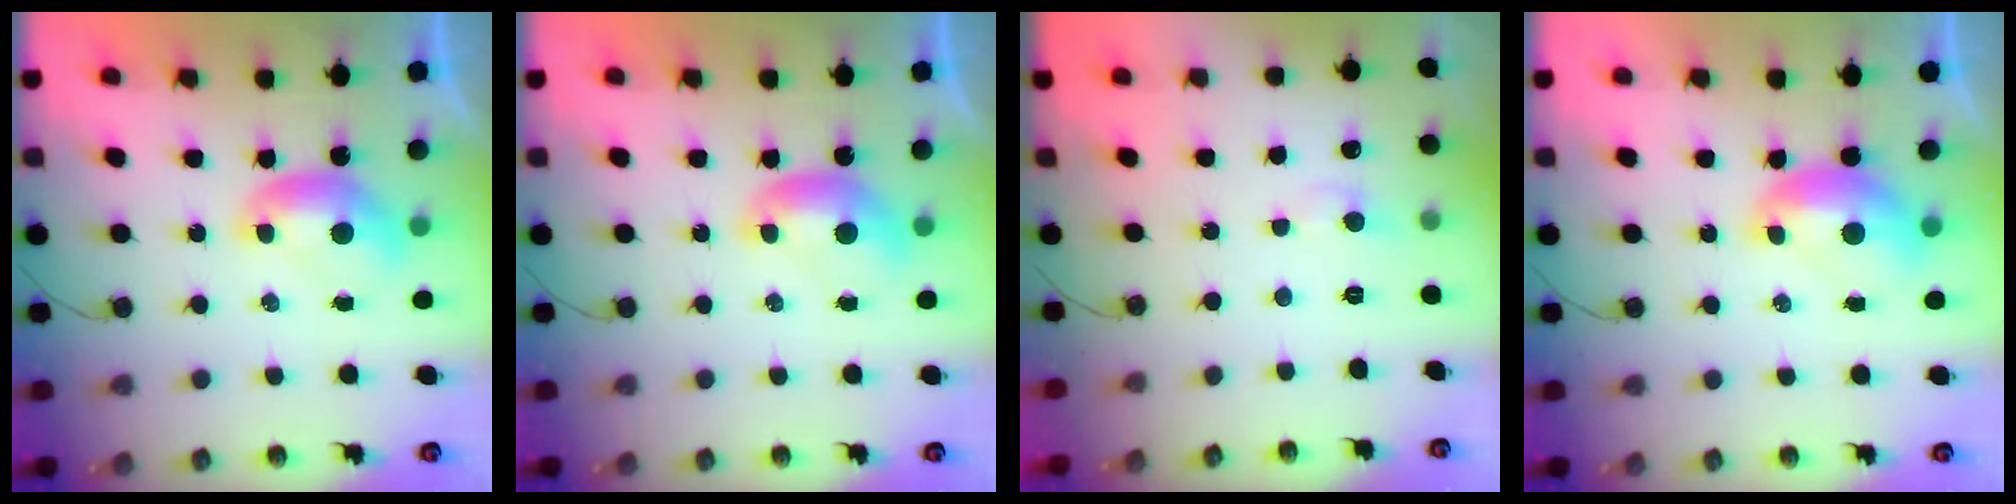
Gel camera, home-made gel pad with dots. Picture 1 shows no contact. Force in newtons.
{"total": 0.0}
{"total": 2.7, "press": 2.6, "slide": 0.8}
{"total": 1.5, "press": 1.4, "slide": 0.3}